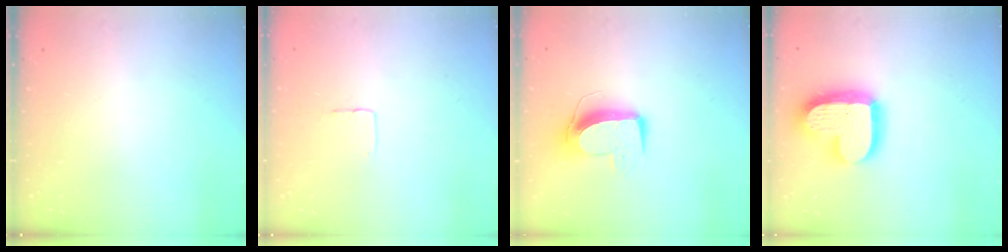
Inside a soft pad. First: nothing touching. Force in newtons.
{"total": 2.7, "press": 2.7, "slide": 0.1}
{"total": 10.0, "press": 10.0, "slide": 0.3}
{"total": 18.7, "press": 18.6, "slide": 1.5}